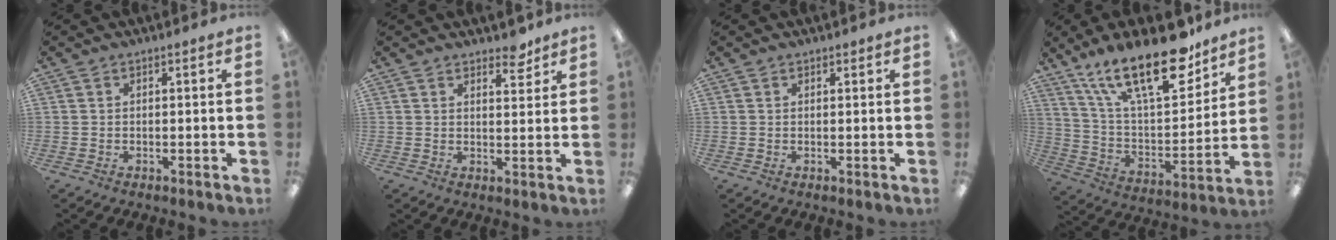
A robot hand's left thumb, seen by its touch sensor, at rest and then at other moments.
{"total": 4.6, "force": [3.8, 2.0, 1.7], "torque": [0.000, -0.026, 0.063]}
{"total": 0.7, "force": [0.6, 0.5, 0.2], "torque": [-0.003, 0.002, 0.010]}
{"total": 24.9, "force": [16.9, 9.0, 16.0], "torque": [-0.258, -0.100, 0.289]}